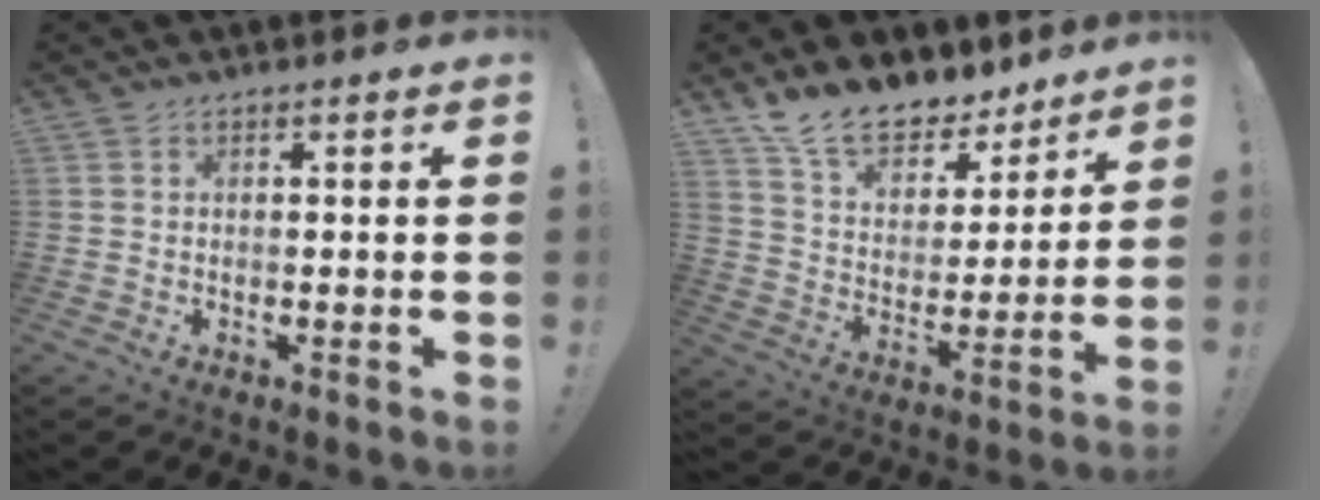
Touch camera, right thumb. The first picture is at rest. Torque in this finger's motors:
{"motor_torque": [0.25, 2.02, 0.92, 0.85, 0.04]}